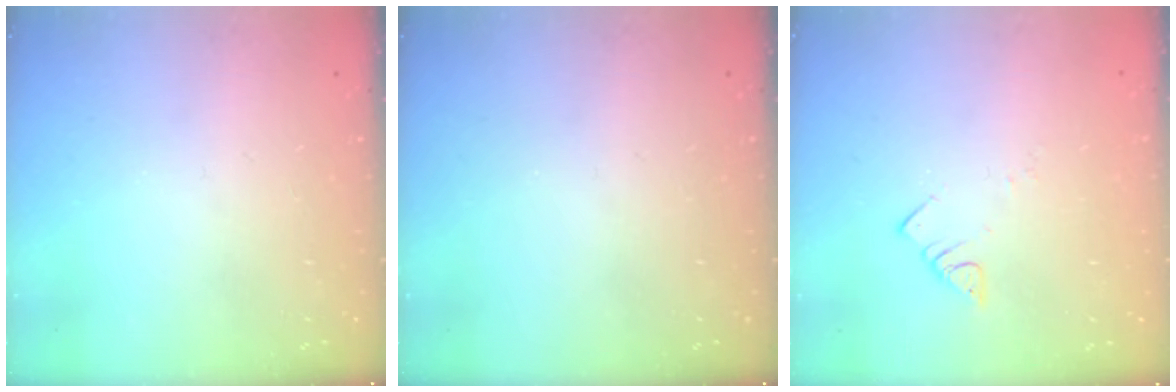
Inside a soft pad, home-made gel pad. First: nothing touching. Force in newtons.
{"total": 0.0}
{"total": 3.4, "press": 3.4, "slide": 0.3}